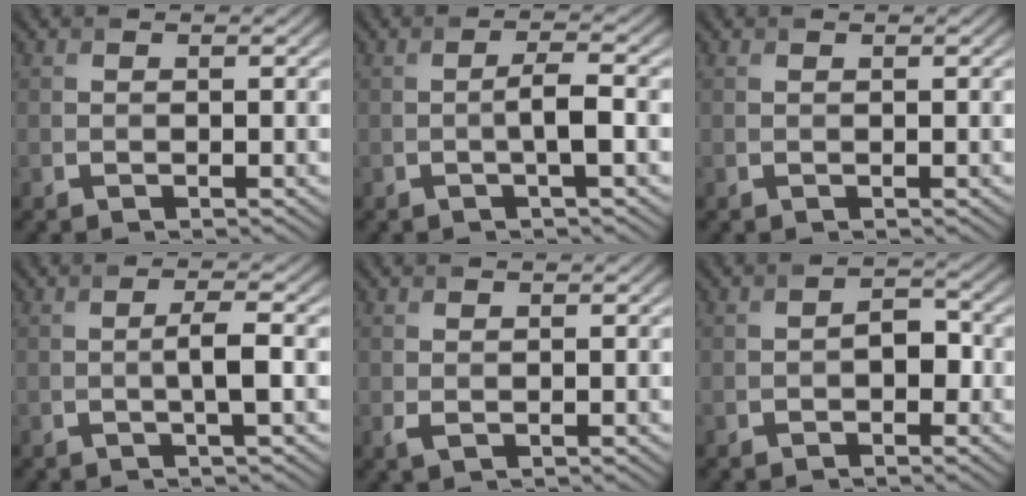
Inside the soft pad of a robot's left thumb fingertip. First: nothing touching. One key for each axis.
{"total": 2.7, "fx": -0.6, "fy": 0.3, "fz": 2.6, "tx": -0.049, "ty": 0.005, "tz": -0.018}
{"total": 0.0}
{"total": 2.6, "fx": -0.3, "fy": 0.2, "fz": 2.6, "tx": -0.046, "ty": 0.005, "tz": -0.012}
{"total": 0.8, "fx": 0.0, "fy": 0.5, "fz": 0.7, "tx": -0.021, "ty": -0.003, "tz": 0.003}
{"total": 2.4, "fx": -0.8, "fy": 1.5, "fz": 1.8, "tx": -0.032, "ty": -0.001, "tz": -0.016}